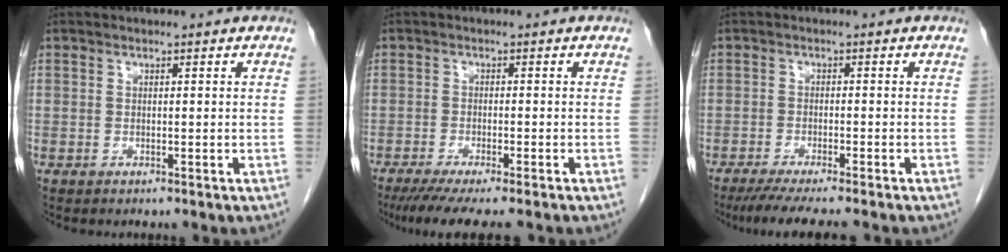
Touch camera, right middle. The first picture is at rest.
{"total": 9.6, "force": [-7.9, 0.6, 5.4], "torque": [-0.072, -0.022, -0.120]}
{"total": 9.1, "force": [-7.7, 0.1, 4.8], "torque": [-0.063, -0.022, -0.117]}